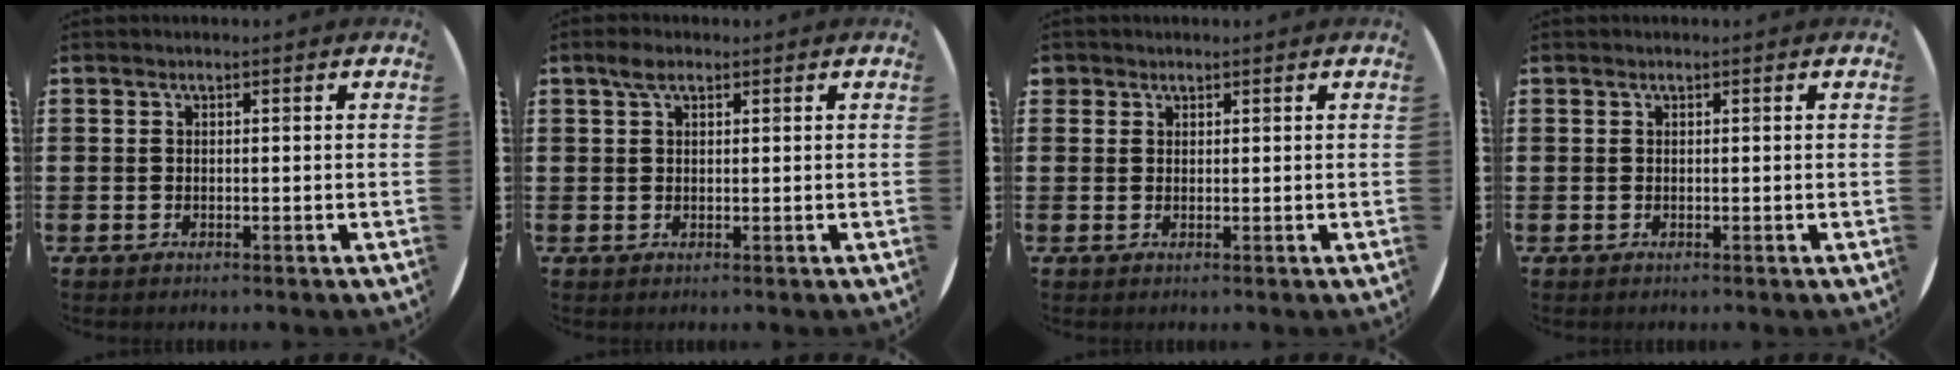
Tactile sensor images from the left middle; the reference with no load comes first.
{"total": 2.2, "force": [1.4, 1.0, 1.3], "torque": [-0.022, 0.003, 0.023]}
{"total": 1.0, "force": [0.9, 0.5, -0.1], "torque": [-0.001, 0.002, 0.018]}
{"total": 0.0}